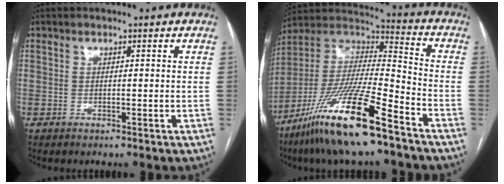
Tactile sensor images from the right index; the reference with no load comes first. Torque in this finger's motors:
{"motor_torque": [1.07, -1.07, 1.05, 0.21]}